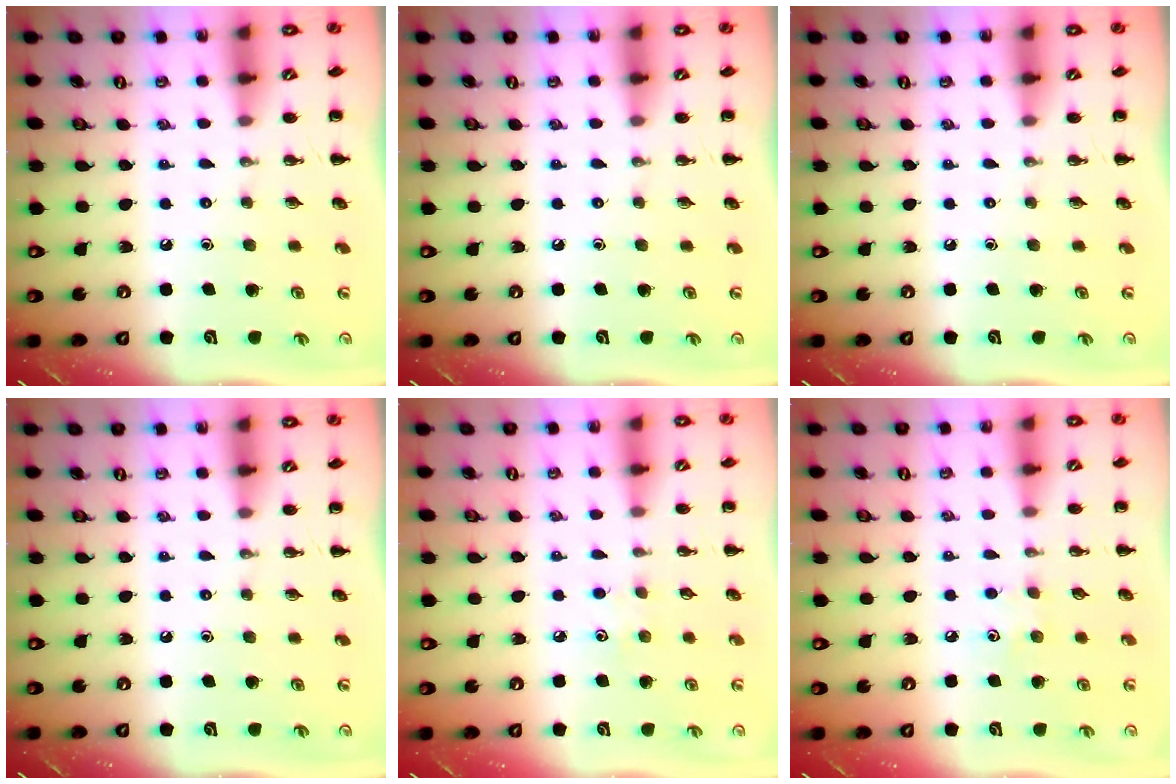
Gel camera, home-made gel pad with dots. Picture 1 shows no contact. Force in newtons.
{"total": 0.0}
{"total": 0.0}
{"total": 0.0}
{"total": 2.8, "press": 2.7, "slide": 0.7}
{"total": 4.7, "press": 4.5, "slide": 1.2}